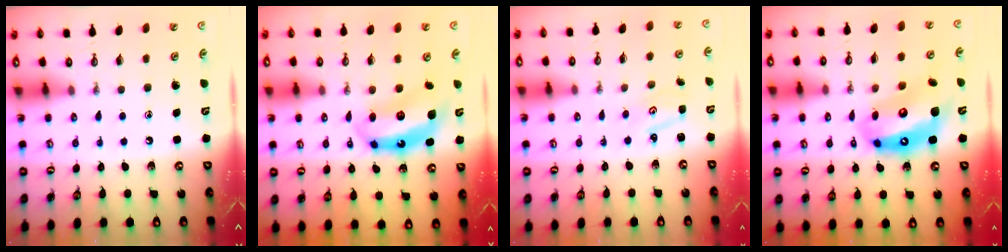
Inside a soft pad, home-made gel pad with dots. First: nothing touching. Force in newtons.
{"total": 7.5, "press": 7.5, "slide": 0.7}
{"total": 1.3, "press": 1.3, "slide": 0.2}
{"total": 15.5, "press": 15.4, "slide": 1.4}